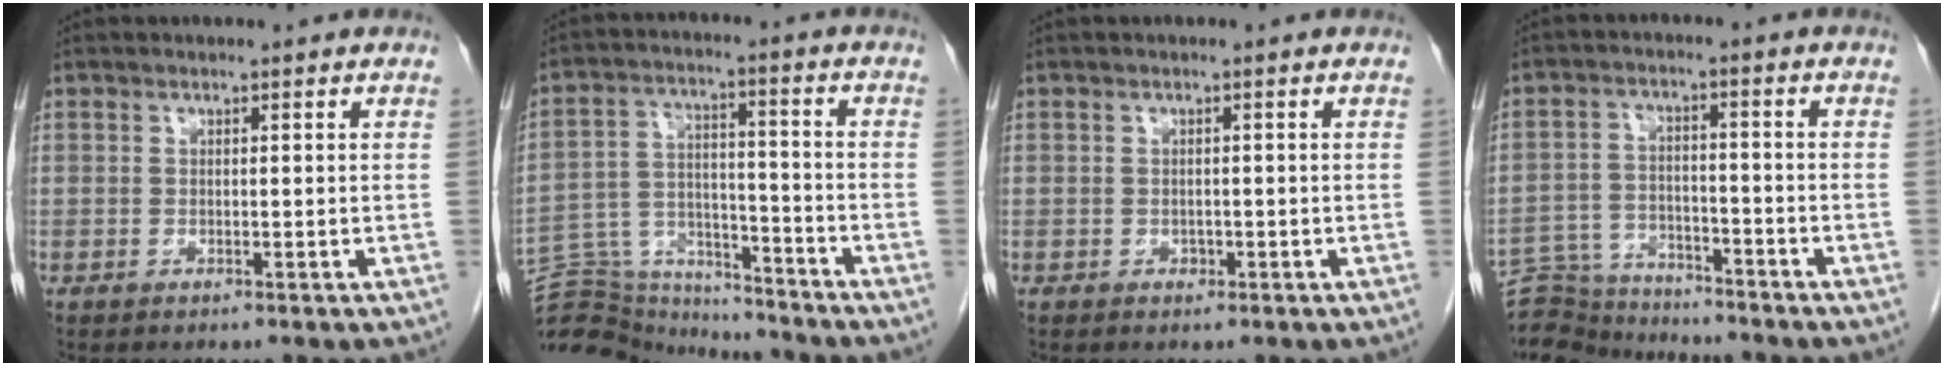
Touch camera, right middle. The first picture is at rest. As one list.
[{"total": 14.3, "force": [-14.1, 2.1, 1.5], "torque": [-0.032, 0.036, -0.232]}, {"total": 0.7, "force": [-0.3, 0.5, 0.3], "torque": [-0.005, 0.001, -0.004]}, {"total": 10.5, "force": [-10.3, 1.8, 0.7], "torque": [-0.011, 0.019, -0.173]}]